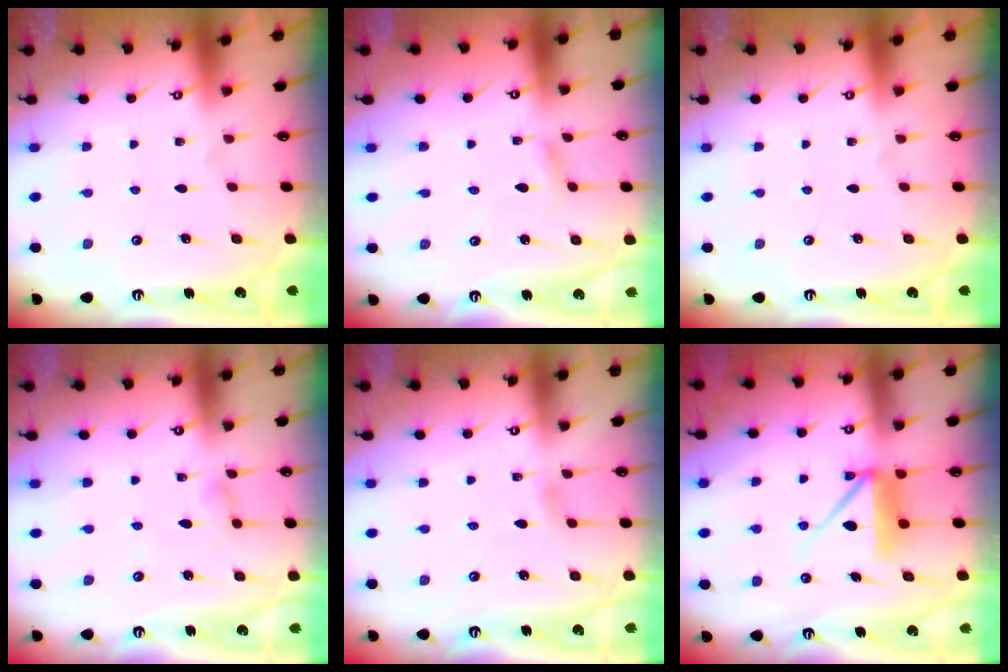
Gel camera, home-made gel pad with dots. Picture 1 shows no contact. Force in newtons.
{"total": 2.5, "press": 2.5, "slide": 0.3}
{"total": 0.0}
{"total": 4.7, "press": 4.7, "slide": 0.4}
{"total": 4.6, "press": 4.5, "slide": 0.5}
{"total": 8.9, "press": 8.9, "slide": 0.9}